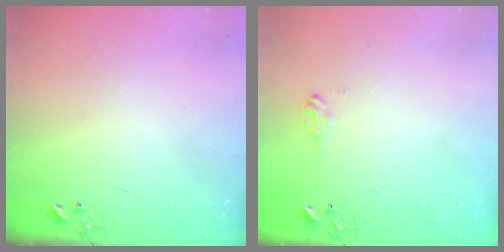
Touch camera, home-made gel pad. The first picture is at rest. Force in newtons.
{"total": 8.5, "press": 8.4, "slide": 0.8}